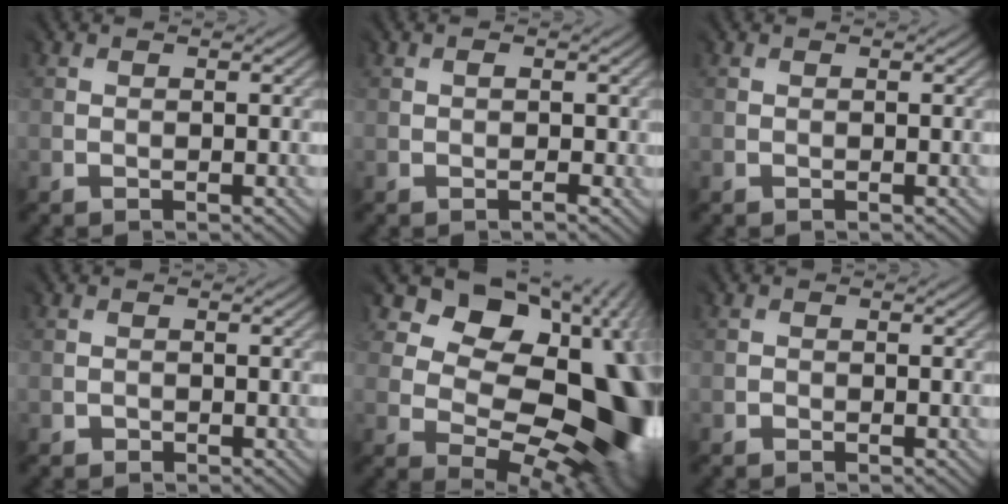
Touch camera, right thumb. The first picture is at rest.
{"total": 0.7, "force": [-0.2, 0.4, 0.6], "torque": [-0.012, -0.001, -0.002]}
{"total": 0.0}
{"total": 0.7, "force": [-0.4, 0.4, -0.4], "torque": [0.011, -0.001, -0.006]}
{"total": 14.4, "force": [3.3, 10.7, 9.1], "torque": [-0.088, 0.002, 0.068]}
{"total": 0.5, "force": [-0.3, 0.4, -0.1], "torque": [0.002, -0.001, -0.006]}